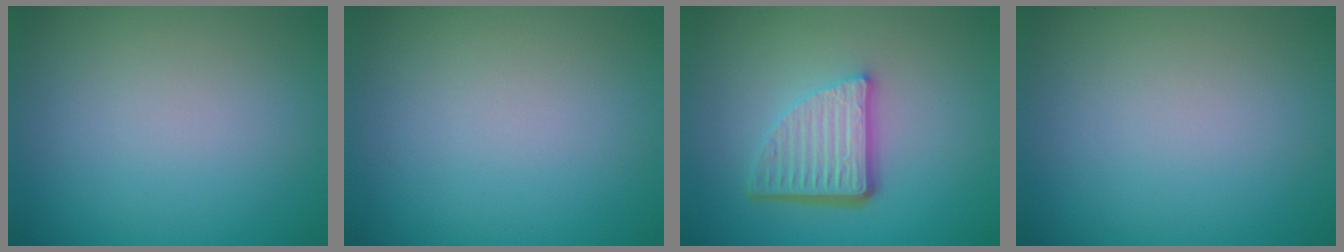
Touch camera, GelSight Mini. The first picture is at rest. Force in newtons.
{"total": 0.0}
{"total": 5.4, "press": 3.7, "slide": 3.9}
{"total": 0.0}